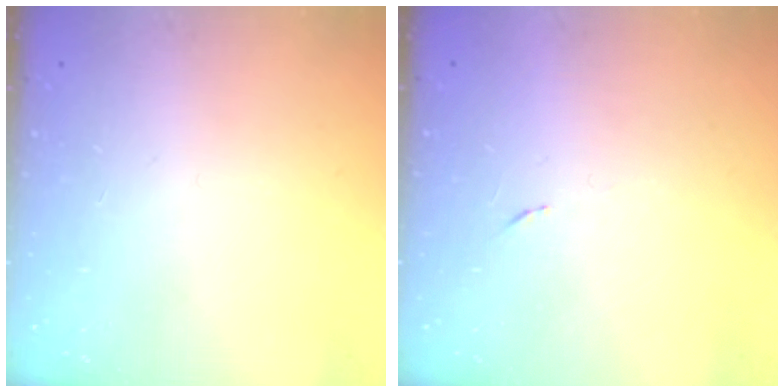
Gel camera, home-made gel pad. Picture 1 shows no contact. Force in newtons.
{"total": 3.5, "press": 3.3, "slide": 1.2}